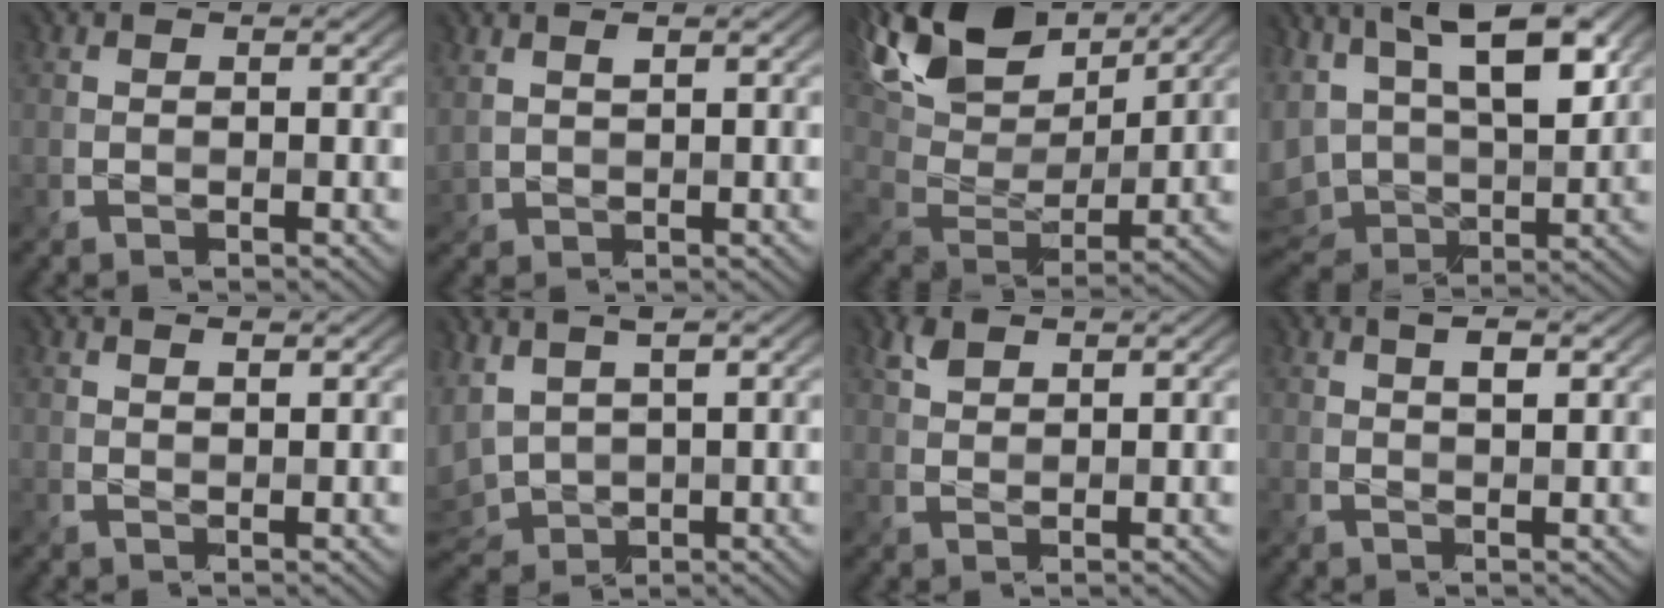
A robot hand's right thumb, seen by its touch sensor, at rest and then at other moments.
{"total": 2.2, "force": [1.3, 0.9, 1.5], "torque": [-0.039, 0.004, 0.031]}
{"total": 15.3, "force": [10.0, 7.1, 9.2], "torque": [-0.217, 0.035, 0.162]}
{"total": 14.4, "force": [5.5, 7.3, 11.2], "torque": [-0.226, 0.005, 0.086]}
{"total": 0.9, "force": [0.7, 0.1, 0.6], "torque": [-0.012, 0.002, 0.015]}
{"total": 6.3, "force": [1.6, 3.5, 4.9], "torque": [-0.144, 0.001, 0.033]}
{"total": 2.2, "force": [1.5, 1.0, 1.2], "torque": [-0.032, 0.004, 0.033]}
{"total": 2.2, "force": [0.8, 0.5, 2.0], "torque": [-0.033, -0.001, 0.014]}